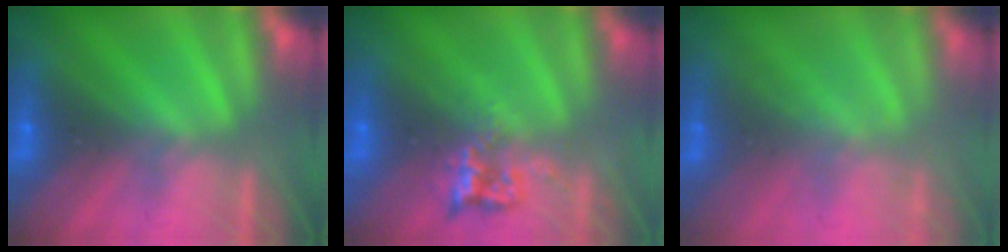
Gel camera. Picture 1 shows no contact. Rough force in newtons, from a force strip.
{"total": 2.4}
{"total": 1.2}